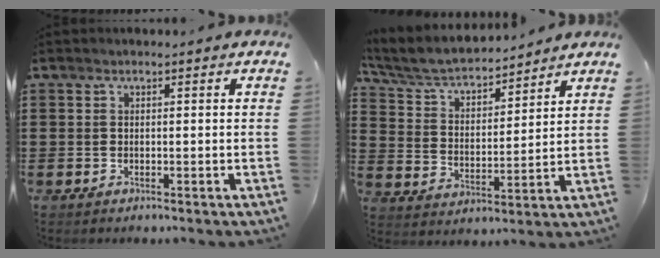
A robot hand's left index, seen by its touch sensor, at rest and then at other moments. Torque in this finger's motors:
{"motor_torque": [0.38, -0.31, 0.27, 0.15]}